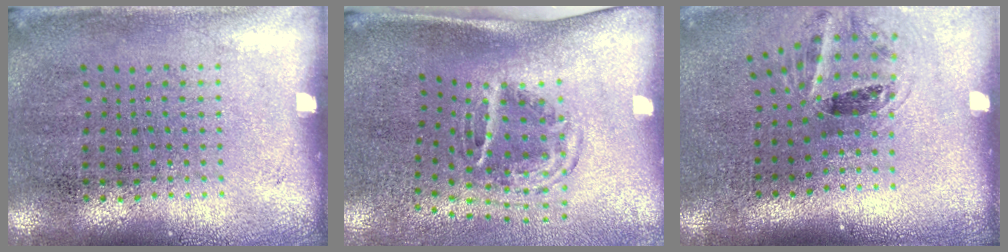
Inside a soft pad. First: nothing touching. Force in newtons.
{"total": 1.9, "press": 1.2, "slide": 1.5}
{"total": 1.3, "press": 1.0, "slide": 0.9}